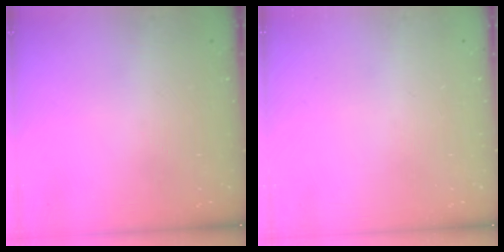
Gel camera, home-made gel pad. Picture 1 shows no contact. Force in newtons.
{"total": 0.0}